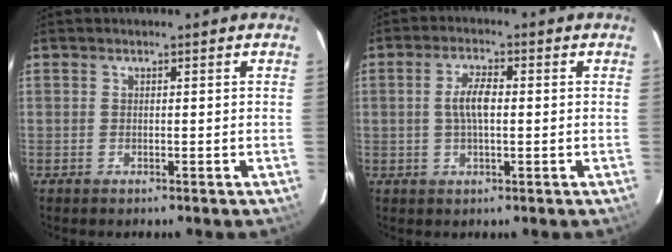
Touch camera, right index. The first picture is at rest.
{"total": 4.8, "force": [0.2, 1.8, 4.5], "torque": [-0.089, 0.007, 0.005]}